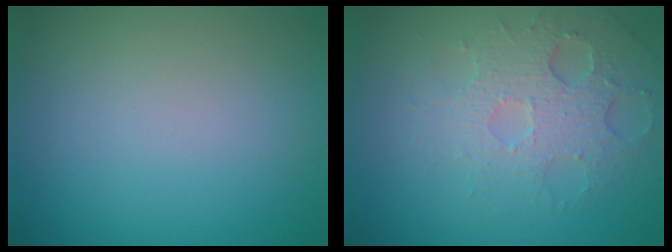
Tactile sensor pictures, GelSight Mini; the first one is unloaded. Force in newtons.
{"total": 3.6, "press": 3.3, "slide": 1.4}